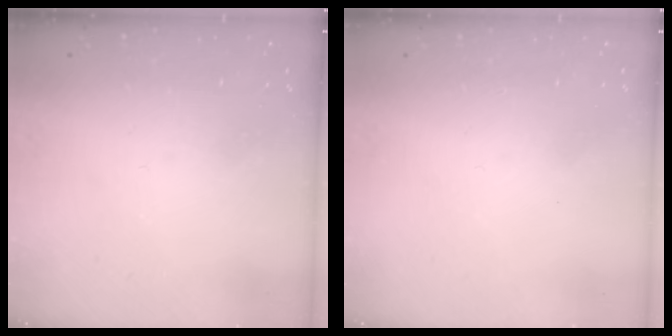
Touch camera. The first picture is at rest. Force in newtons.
{"total": 1.6, "press": 1.6, "slide": 0.1}